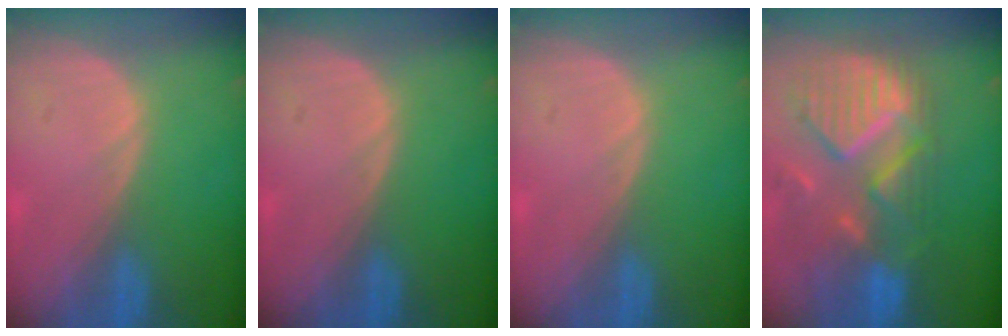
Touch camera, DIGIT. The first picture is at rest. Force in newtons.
{"total": 0.0}
{"total": 0.0}
{"total": 11.8, "press": 10.4, "slide": 5.5}